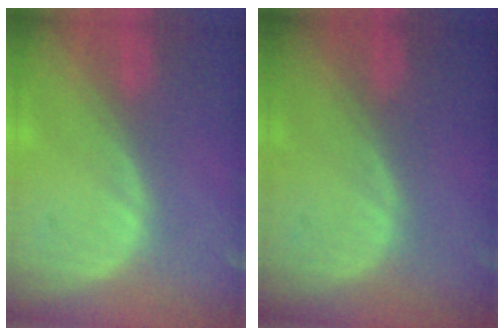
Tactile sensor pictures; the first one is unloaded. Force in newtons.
{"total": 0.0}